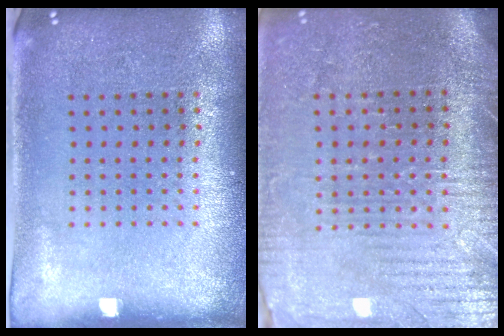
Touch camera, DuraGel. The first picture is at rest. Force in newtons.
{"total": 3.6, "press": 3.4, "slide": 1.2}